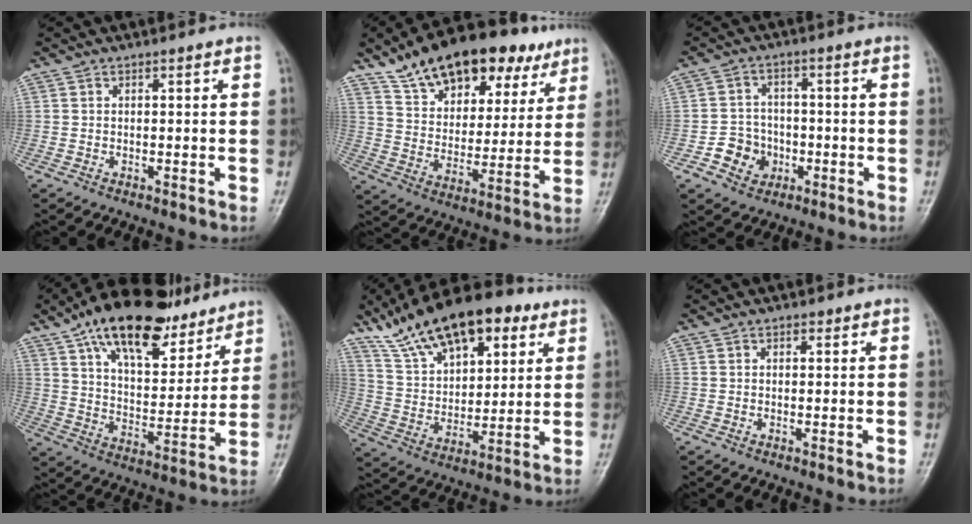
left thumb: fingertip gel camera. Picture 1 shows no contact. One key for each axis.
{"total": 19.9, "fx": 12.4, "fy": 10.6, "fz": 11.3, "tx": -0.146, "ty": -0.023, "tz": 0.206}
{"total": 6.7, "fx": -2.2, "fy": 6.0, "fz": 2.1, "tx": -0.003, "ty": 0.017, "tz": -0.037}
{"total": 21.8, "fx": 15.2, "fy": 9.3, "fz": 12.5, "tx": -0.168, "ty": -0.049, "tz": 0.252}
{"total": 21.5, "fx": 13.0, "fy": 10.4, "fz": 13.7, "tx": -0.205, "ty": -0.024, "tz": 0.231}
{"total": 1.0, "fx": 0.6, "fy": 0.6, "fz": 0.4, "tx": -0.002, "ty": -0.002, "tz": 0.006}